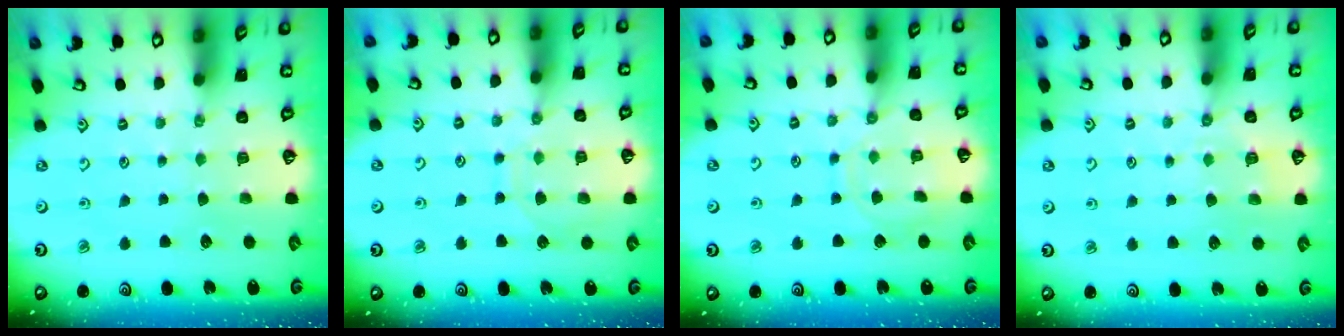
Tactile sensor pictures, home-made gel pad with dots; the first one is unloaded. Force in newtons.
{"total": 9.3, "press": 9.3, "slide": 0.8}
{"total": 8.9, "press": 8.9, "slide": 0.8}
{"total": 3.0, "press": 2.9, "slide": 0.7}